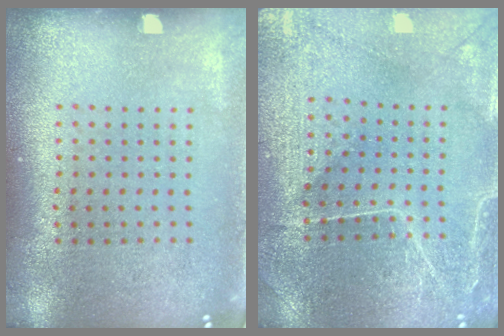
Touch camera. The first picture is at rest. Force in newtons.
{"total": 1.1, "press": 1.0, "slide": 0.4}